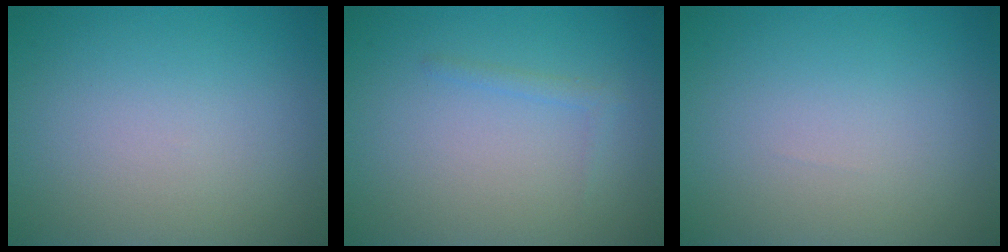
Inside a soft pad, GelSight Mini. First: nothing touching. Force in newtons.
{"total": 0.8, "press": 0.8, "slide": 0.1}
{"total": 0.0}